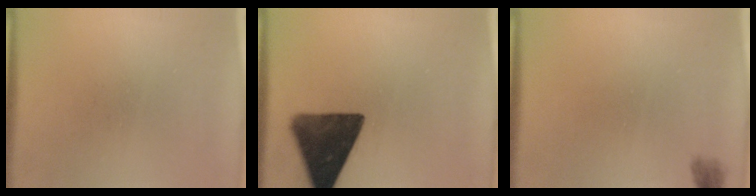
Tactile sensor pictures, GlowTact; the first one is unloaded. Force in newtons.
{"total": 13.7}
{"total": 1.3}